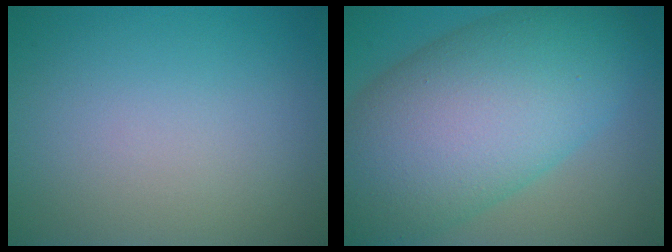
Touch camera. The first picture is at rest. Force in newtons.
{"total": 14.0, "press": 14.0, "slide": 0.7}